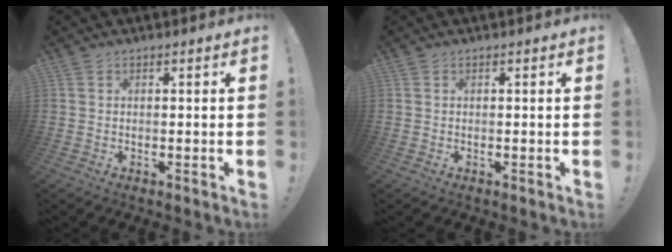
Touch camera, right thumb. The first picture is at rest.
{"total": 0.0}